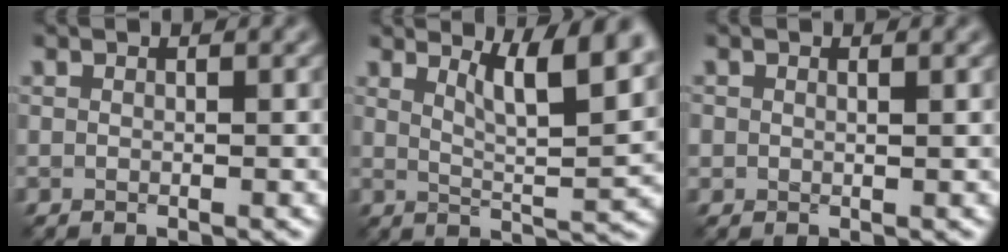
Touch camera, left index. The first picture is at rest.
{"total": 7.5, "force": [4.1, 1.9, 6.1], "torque": [-0.077, 0.004, 0.067]}
{"total": 0.8, "force": [0.4, 0.6, 0.4], "torque": [-0.005, -0.004, 0.009]}